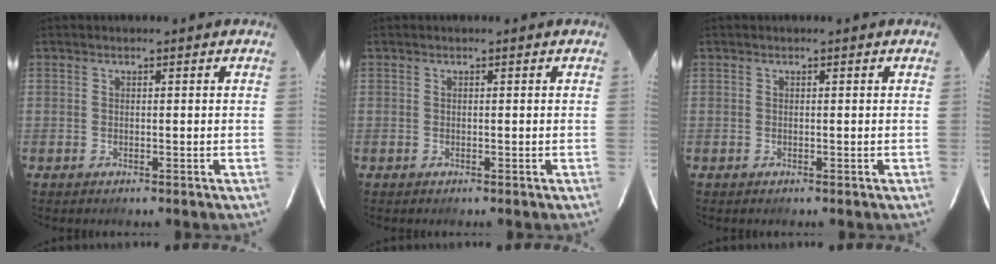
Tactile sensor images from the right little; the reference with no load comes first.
{"total": 0.0}
{"total": 0.0}